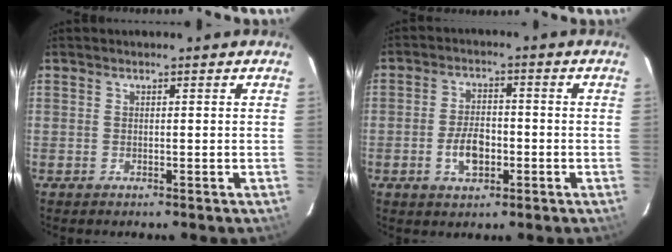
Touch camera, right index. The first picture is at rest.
{"total": 6.3, "force": [-2.0, 3.5, 4.8], "torque": [-0.095, 0.006, -0.028]}